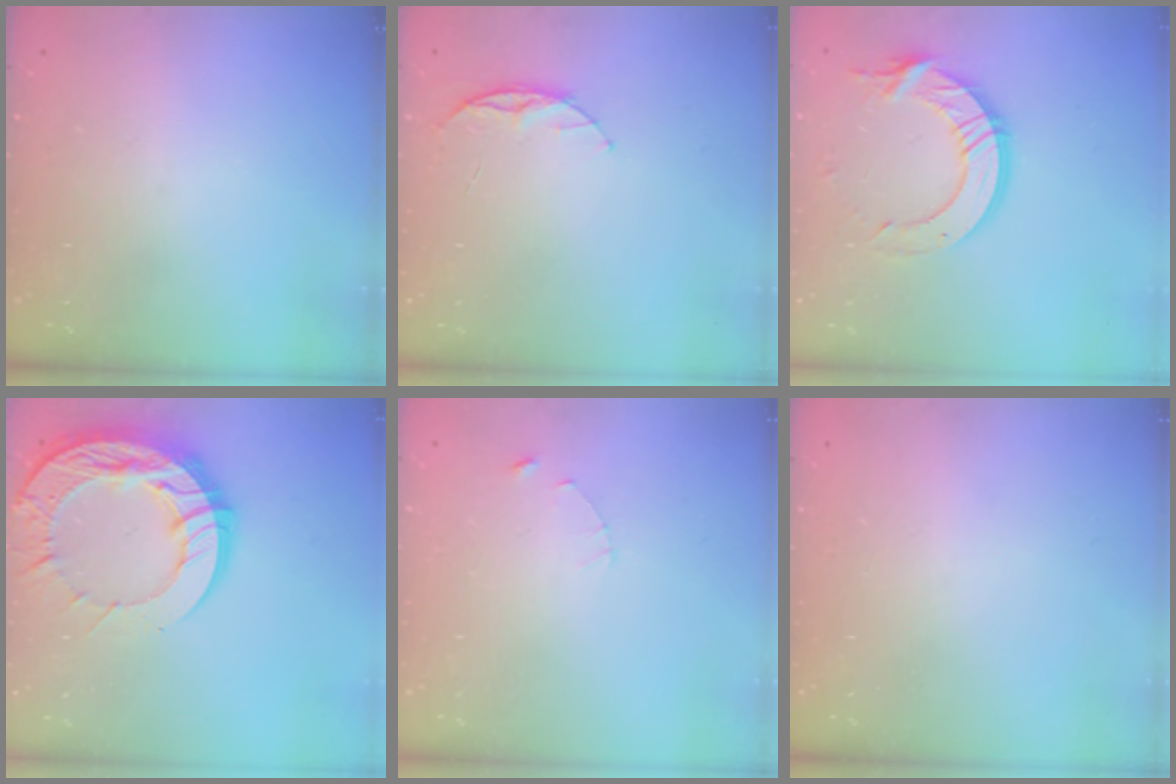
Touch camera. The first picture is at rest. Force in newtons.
{"total": 6.0, "press": 5.9, "slide": 0.6}
{"total": 13.5, "press": 13.5, "slide": 1.4}
{"total": 20.5, "press": 20.4, "slide": 1.7}
{"total": 1.0, "press": 1.0, "slide": 0.2}
{"total": 0.0}